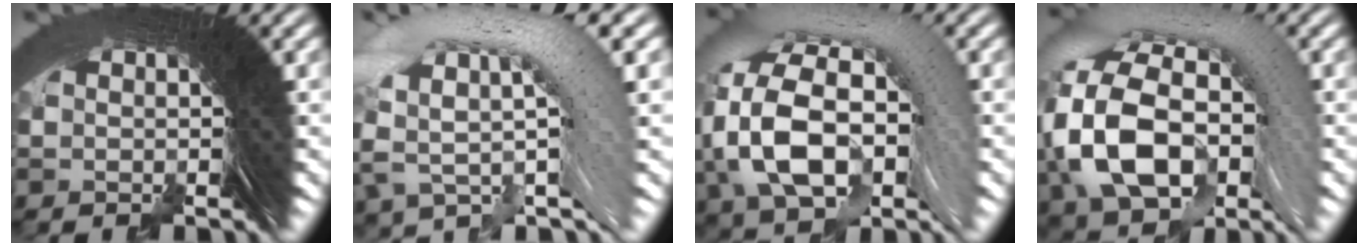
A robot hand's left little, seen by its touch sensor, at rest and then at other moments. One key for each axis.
{"total": 23.5, "fx": 3.2, "fy": -10.3, "fz": -20.8, "tx": 0.300, "ty": 0.097, "tz": 0.011}
{"total": 18.6, "fx": 1.1, "fy": -4.6, "fz": -18.0, "tx": 0.199, "ty": 0.034, "tz": -0.007}
{"total": 17.2, "fx": 0.5, "fy": -3.0, "fz": -17.0, "tx": 0.178, "ty": 0.030, "tz": -0.016}